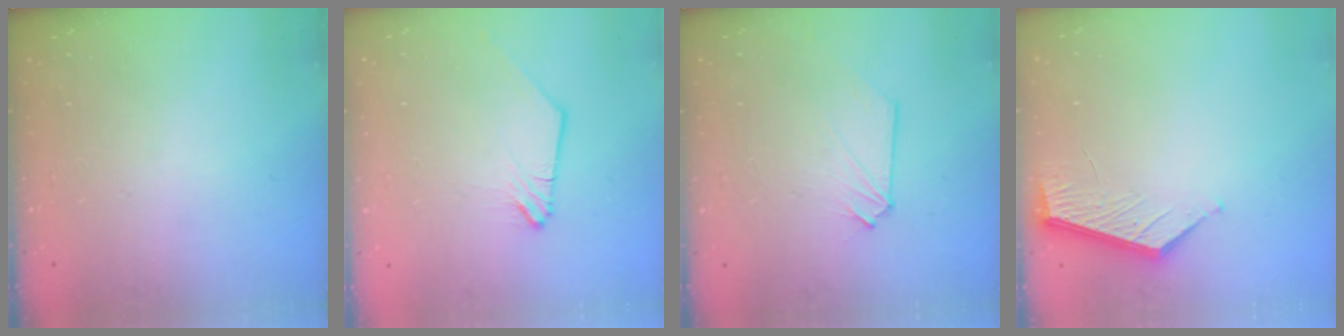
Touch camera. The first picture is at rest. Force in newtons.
{"total": 0.6, "press": 0.6, "slide": 0.2}
{"total": 0.0}
{"total": 5.0, "press": 5.0, "slide": 0.3}